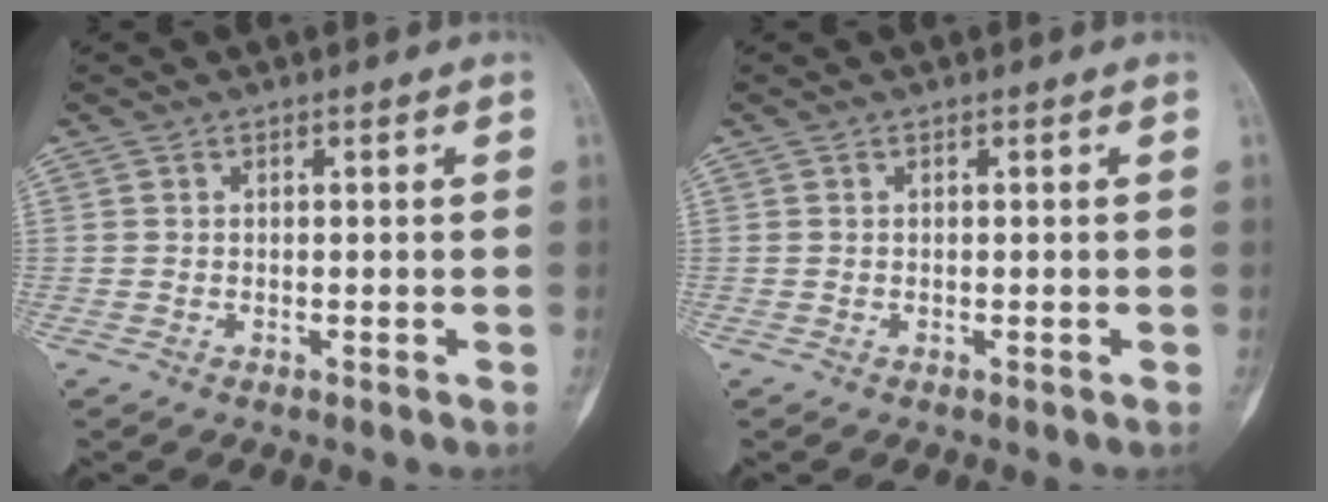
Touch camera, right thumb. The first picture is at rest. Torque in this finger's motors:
{"motor_torque": [0.01, 0.01, 0.02, -0.02, 0.00]}